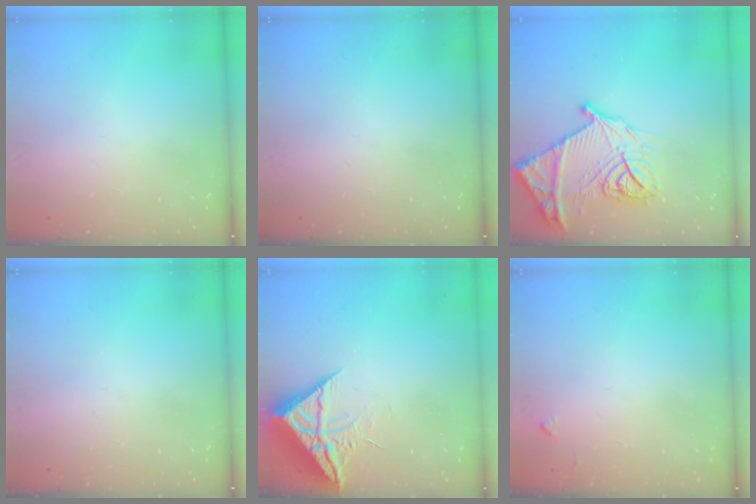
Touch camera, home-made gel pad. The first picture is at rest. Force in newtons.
{"total": 0.0}
{"total": 22.2, "press": 22.1, "slide": 2.4}
{"total": 0.0}
{"total": 10.4, "press": 10.4, "slide": 0.8}
{"total": 3.5, "press": 3.5, "slide": 0.5}